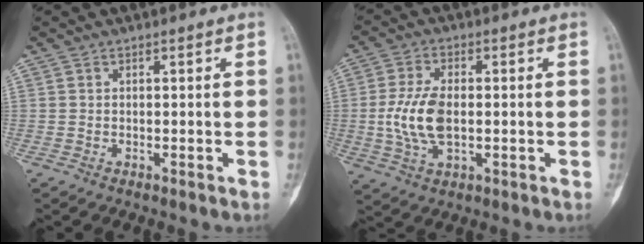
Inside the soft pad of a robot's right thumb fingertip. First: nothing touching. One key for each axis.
{"total": 9.5, "fx": -0.5, "fy": 5.0, "fz": 8.0, "tx": -0.170, "ty": 0.001, "tz": -0.007}